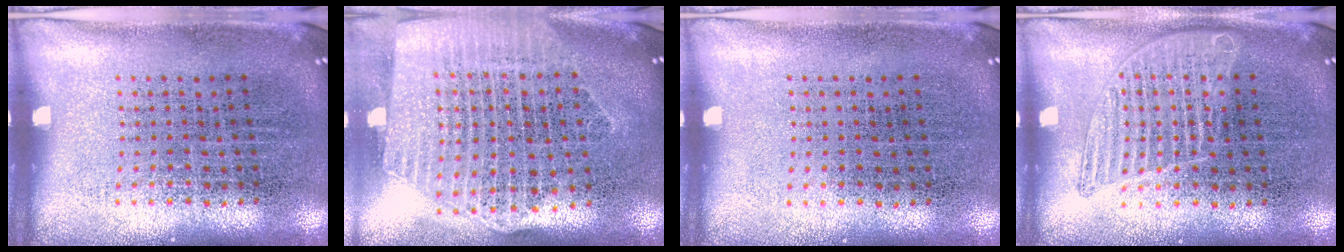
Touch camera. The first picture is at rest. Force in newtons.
{"total": 2.4, "press": 2.2, "slide": 1.2}
{"total": 0.0}
{"total": 1.7, "press": 1.7, "slide": 0.3}